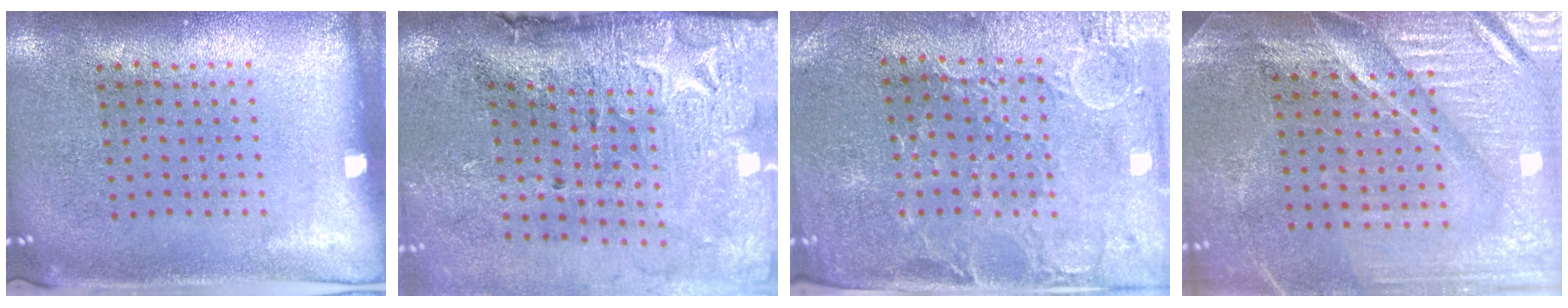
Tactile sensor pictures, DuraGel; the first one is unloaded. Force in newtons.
{"total": 4.9, "press": 3.8, "slide": 3.1}
{"total": 1.1, "press": 1.0, "slide": 0.4}
{"total": 4.4, "press": 3.9, "slide": 1.9}